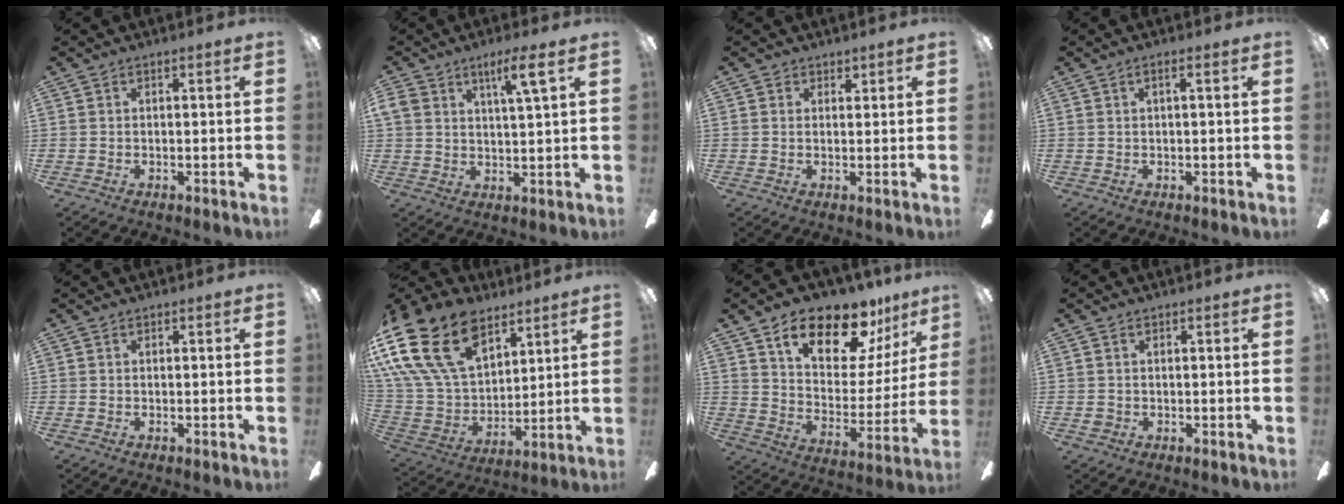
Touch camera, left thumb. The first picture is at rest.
{"total": 6.5, "force": [3.8, 1.9, 4.8], "torque": [-0.087, -0.011, 0.064]}
{"total": 1.4, "force": [1.0, 1.0, 0.1], "torque": [0.014, -0.004, 0.015]}
{"total": 1.2, "force": [0.1, 0.1, 1.2], "torque": [-0.021, 0.001, 0.001]}
{"total": 0.0}
{"total": 25.8, "force": [13.7, 16.1, 14.9], "torque": [-0.324, -0.070, 0.254]}
{"total": 18.9, "force": [13.8, 8.2, 10.1], "torque": [-0.163, -0.089, 0.236]}
{"total": 1.2, "force": [0.2, 1.1, 0.3], "torque": [-0.009, 0.004, 0.003]}